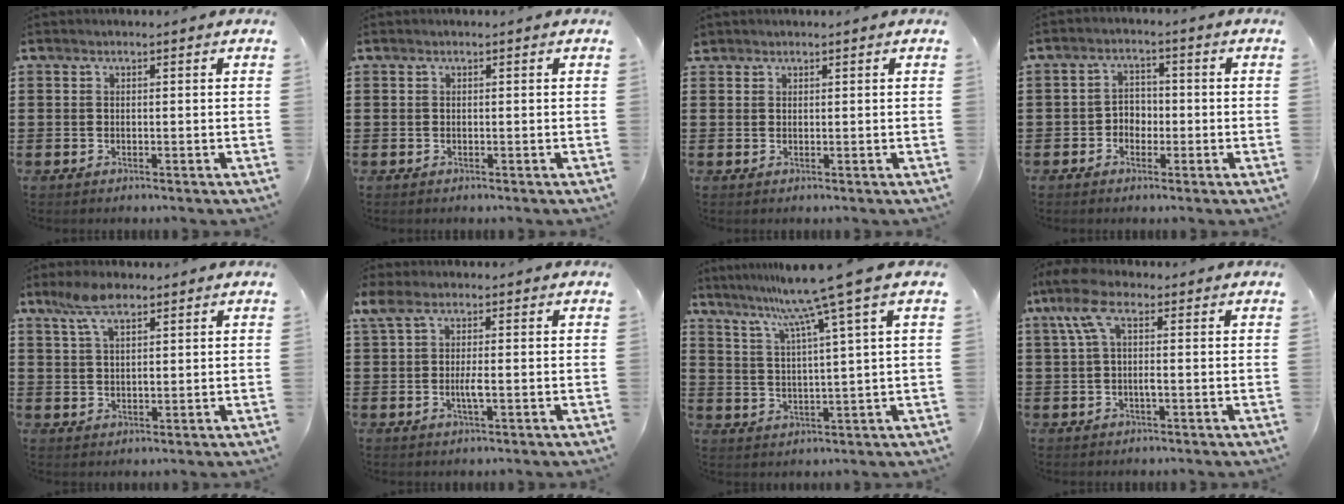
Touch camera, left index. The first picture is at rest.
{"total": 0.0}
{"total": 0.7, "force": [0.6, 0.3, 0.0], "torque": [-0.002, 0.003, 0.012]}
{"total": 2.9, "force": [-1.4, 2.3, 1.3], "torque": [-0.030, 0.009, -0.031]}
{"total": 5.7, "force": [3.6, 2.5, 3.7], "torque": [-0.083, 0.008, 0.066]}
{"total": 3.5, "force": [-0.2, 0.7, 3.4], "torque": [-0.076, -0.002, -0.010]}
{"total": 9.5, "force": [6.7, -2.2, 6.4], "torque": [-0.145, -0.032, 0.105]}
{"total": 5.5, "force": [0.5, 2.0, 5.1], "torque": [-0.119, 0.003, 0.000]}